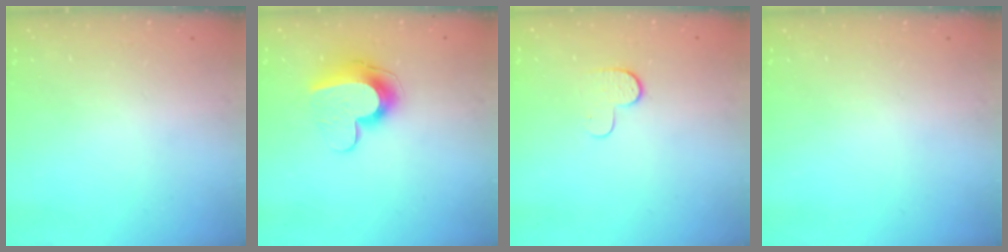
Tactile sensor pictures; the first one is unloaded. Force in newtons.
{"total": 11.4, "press": 11.3, "slide": 1.0}
{"total": 6.6, "press": 6.6, "slide": 0.7}
{"total": 0.0}